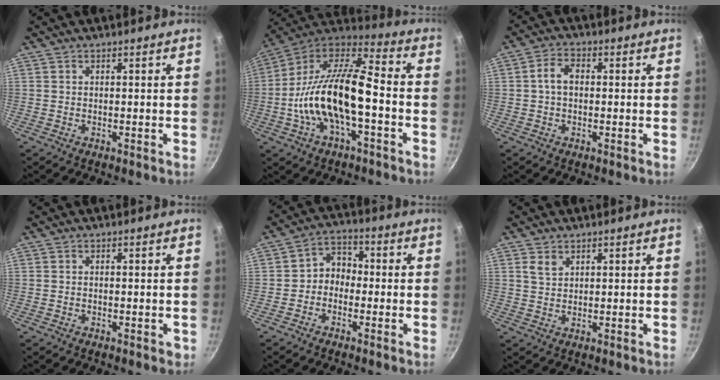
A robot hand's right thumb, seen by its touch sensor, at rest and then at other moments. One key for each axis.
{"total": 21.0, "fx": -4.2, "fy": 9.1, "fz": 18.5, "tx": -0.338, "ty": 0.044, "tz": -0.090}
{"total": 4.3, "fx": 0.1, "fy": 3.0, "fz": 3.2, "tx": -0.054, "ty": 0.015, "tz": -0.005}
{"total": 0.8, "fx": -0.4, "fy": 0.4, "fz": 0.5, "tx": -0.006, "ty": 0.002, "tz": -0.005}
{"total": 5.4, "fx": -1.3, "fy": 4.4, "fz": 2.9, "tx": -0.019, "ty": 0.028, "tz": -0.037}
{"total": 2.6, "fx": 1.4, "fy": 1.6, "fz": 1.4, "tx": -0.023, "ty": -0.003, "tz": 0.028}